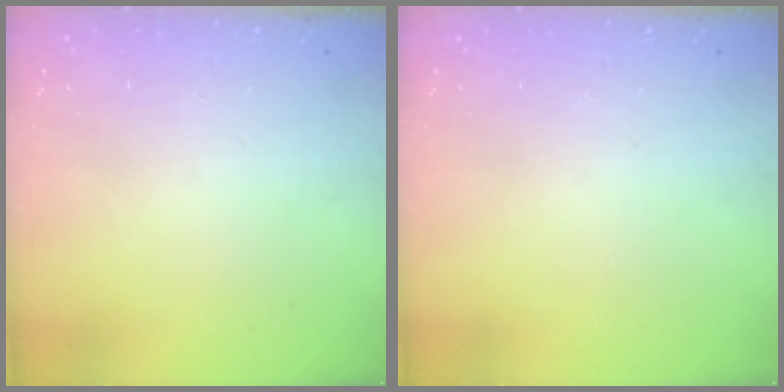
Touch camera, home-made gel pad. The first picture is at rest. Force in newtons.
{"total": 0.0}